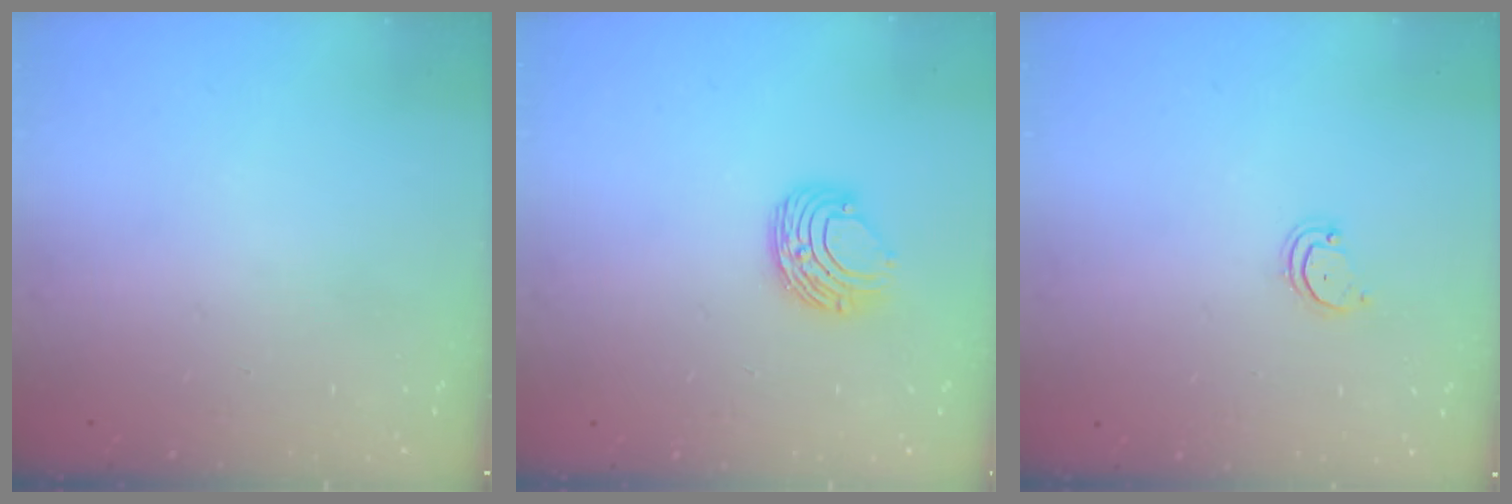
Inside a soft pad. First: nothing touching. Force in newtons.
{"total": 8.0, "press": 7.9, "slide": 0.4}
{"total": 2.6, "press": 2.6, "slide": 0.2}